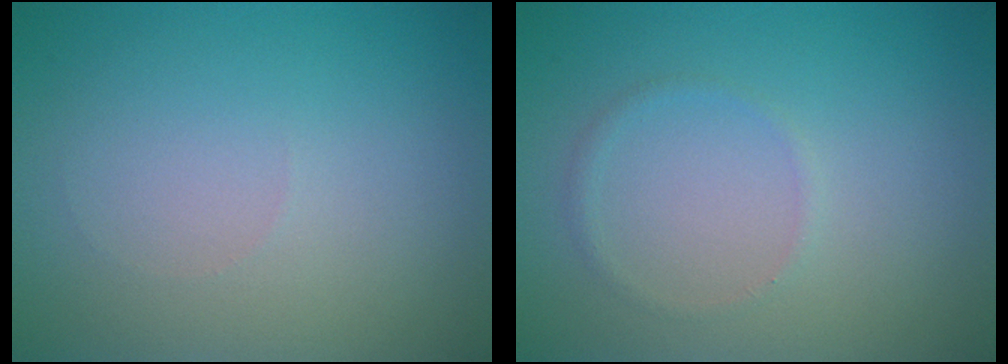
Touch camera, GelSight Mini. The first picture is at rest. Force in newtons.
{"total": 0.8, "press": 0.8, "slide": 0.2}